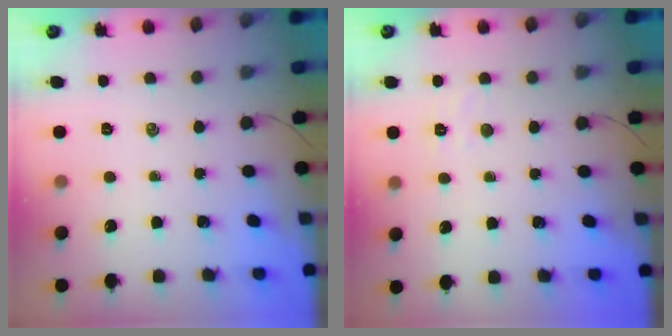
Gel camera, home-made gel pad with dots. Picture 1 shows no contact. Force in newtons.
{"total": 2.5, "press": 2.4, "slide": 0.8}